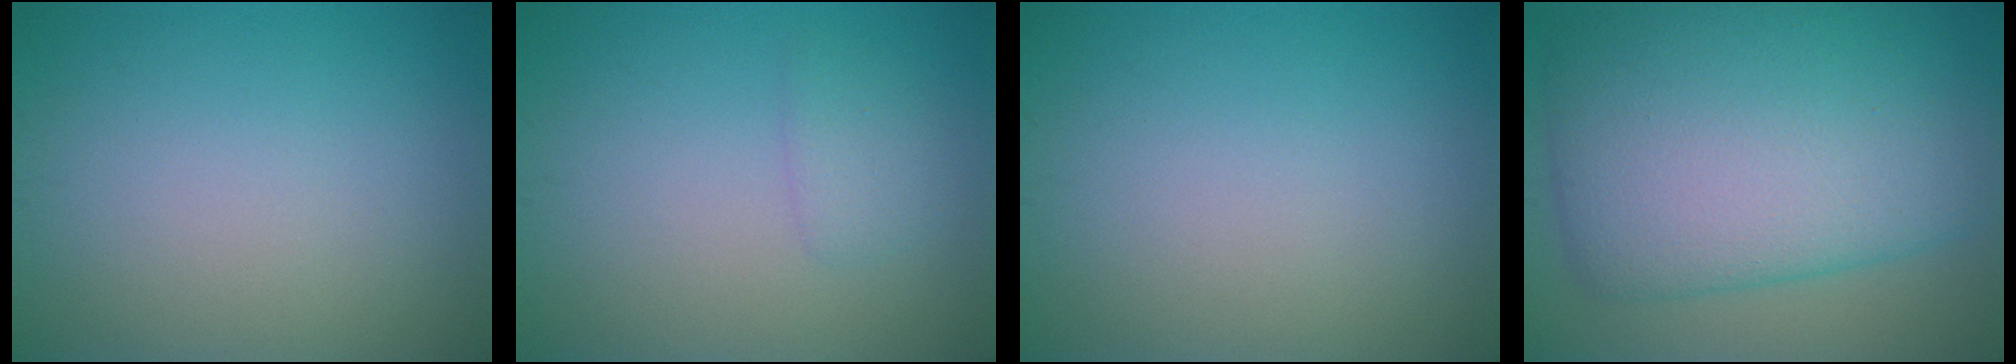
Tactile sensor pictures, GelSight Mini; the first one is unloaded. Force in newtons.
{"total": 1.4, "press": 1.4, "slide": 0.1}
{"total": 0.0}
{"total": 12.9, "press": 12.9, "slide": 0.4}